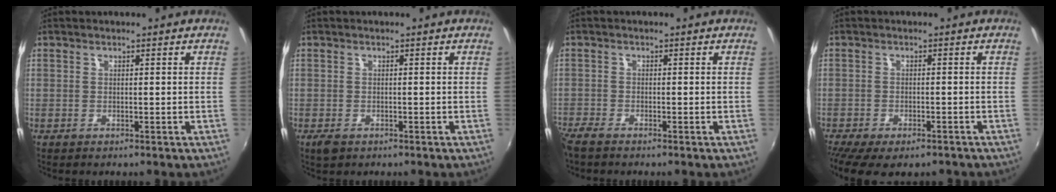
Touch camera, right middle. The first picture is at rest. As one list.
[{"total": 2.2, "force": [-1.3, 1.2, 1.2], "torque": [-0.025, -0.008, -0.023]}, {"total": 3.3, "force": [-2.9, 0.5, 1.4], "torque": [-0.040, -0.017, -0.059]}, {"total": 9.0, "force": [-6.8, 3.1, 5.1], "torque": [-0.116, -0.039, -0.106]}]